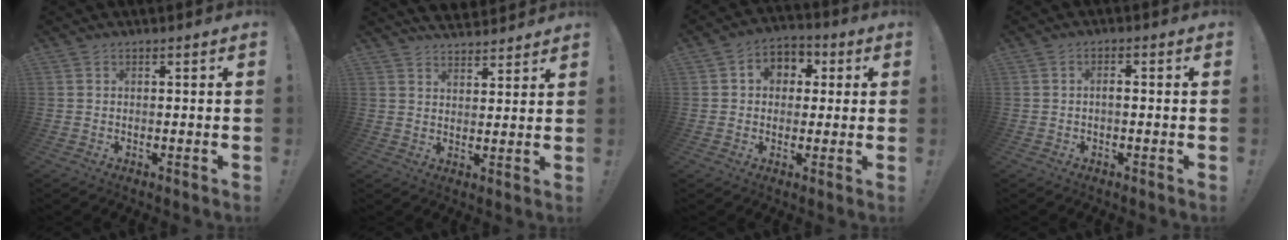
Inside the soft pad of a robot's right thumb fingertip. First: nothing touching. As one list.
[{"total": 4.8, "force": [4.4, 1.9, 0.6], "torque": [-0.008, -0.034, 0.081]}, {"total": 6.3, "force": [0.4, 5.9, 2.3], "torque": [-0.027, 0.007, 0.011]}, {"total": 1.7, "force": [-0.7, 0.5, 1.6], "torque": [-0.031, 0.007, -0.012]}]